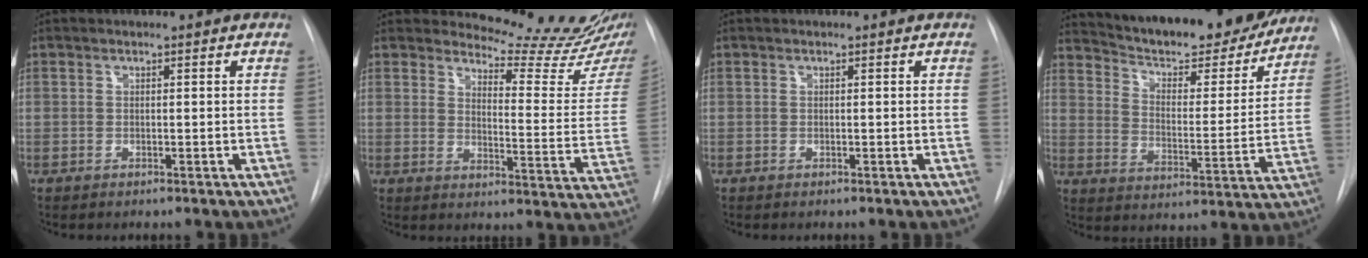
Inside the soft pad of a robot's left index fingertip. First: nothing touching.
{"total": 13.1, "force": [12.8, -0.2, 3.0], "torque": [-0.038, -0.110, 0.146]}
{"total": 0.0}
{"total": 23.0, "force": [20.6, 4.8, 8.8], "torque": [-0.139, -0.034, 0.281]}